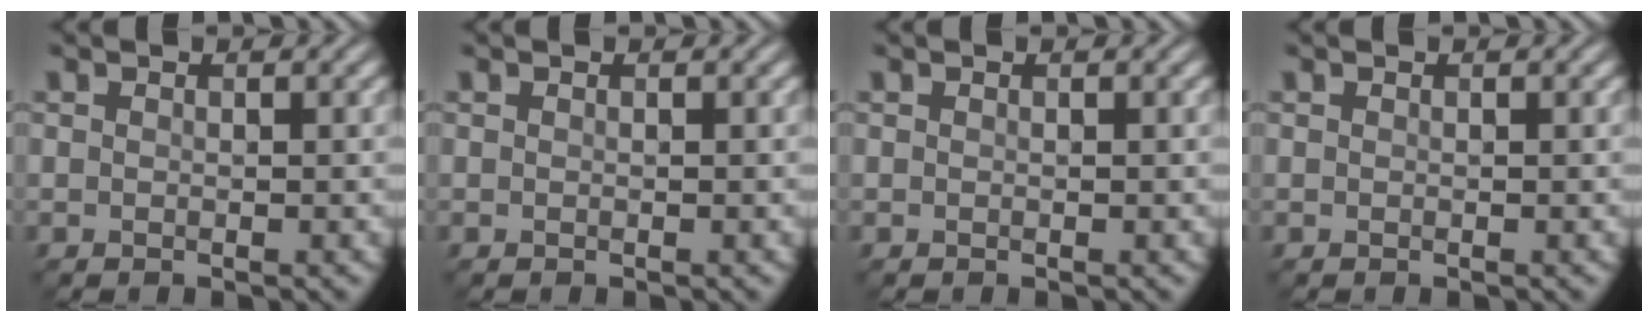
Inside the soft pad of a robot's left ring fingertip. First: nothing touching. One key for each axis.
{"total": 0.0}
{"total": 0.0}
{"total": 0.0}